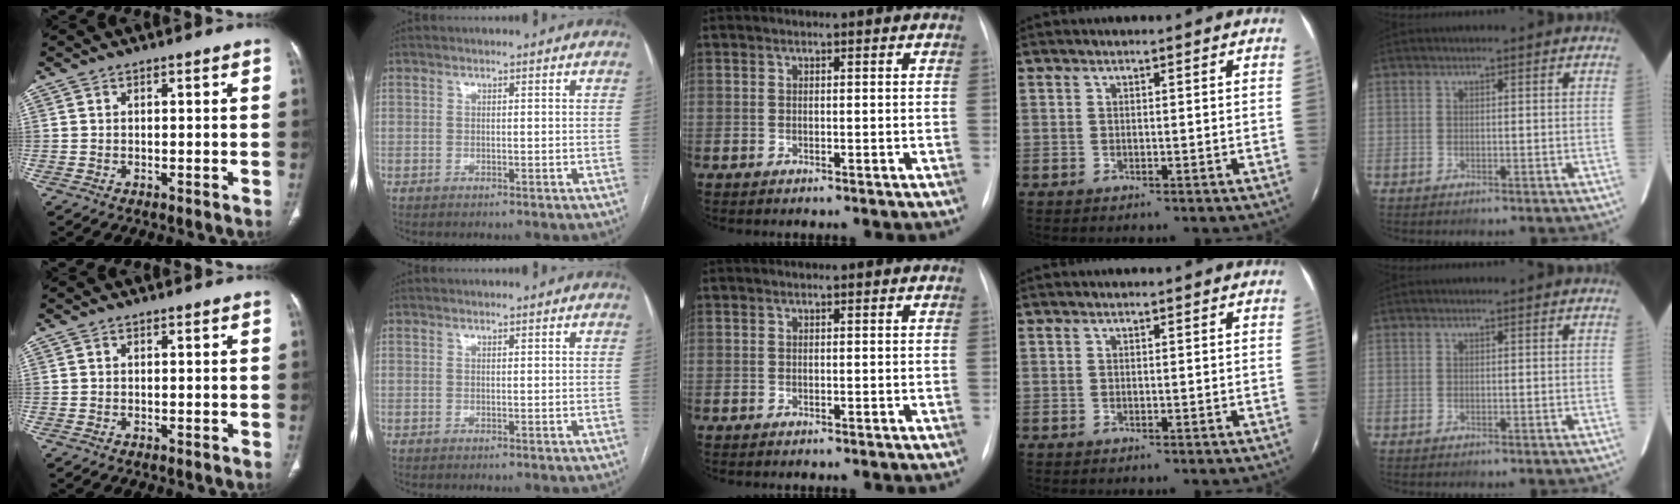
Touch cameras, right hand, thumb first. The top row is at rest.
{}